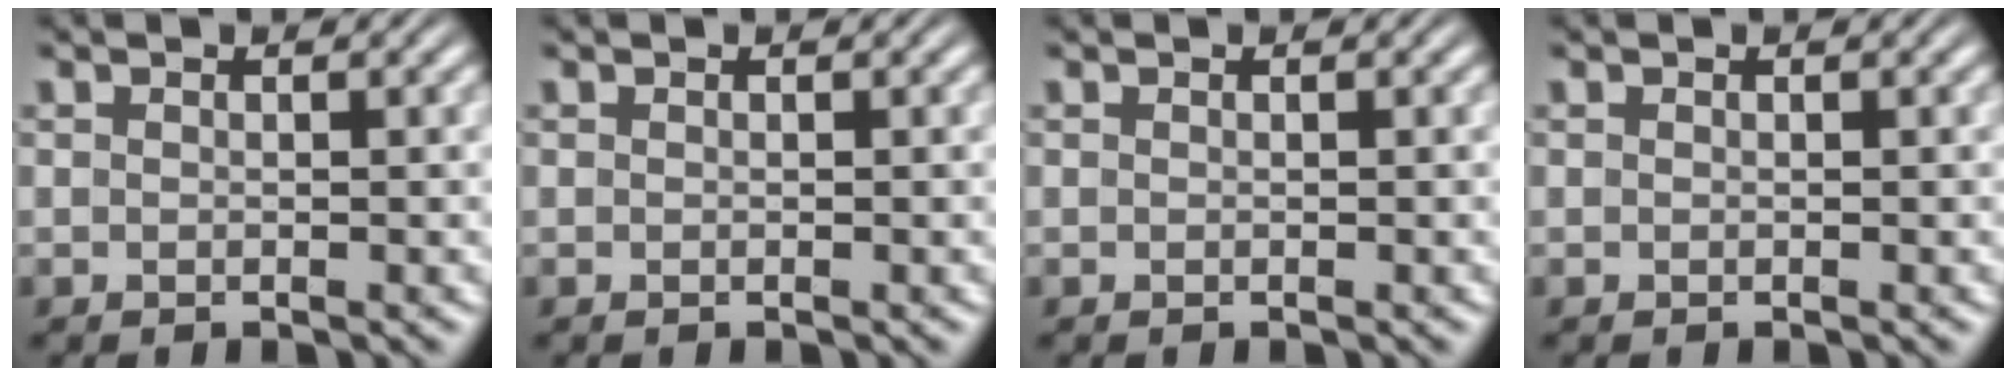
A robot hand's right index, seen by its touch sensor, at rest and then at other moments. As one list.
[{"total": 0.0}, {"total": 0.0}, {"total": 0.0}]